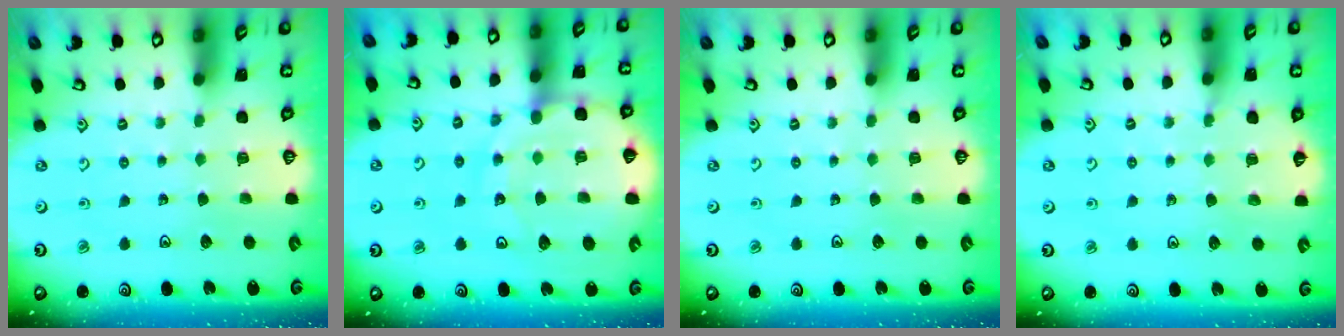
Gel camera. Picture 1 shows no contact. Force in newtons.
{"total": 15.6, "press": 15.4, "slide": 1.9}
{"total": 0.0}
{"total": 4.5, "press": 3.9, "slide": 2.2}